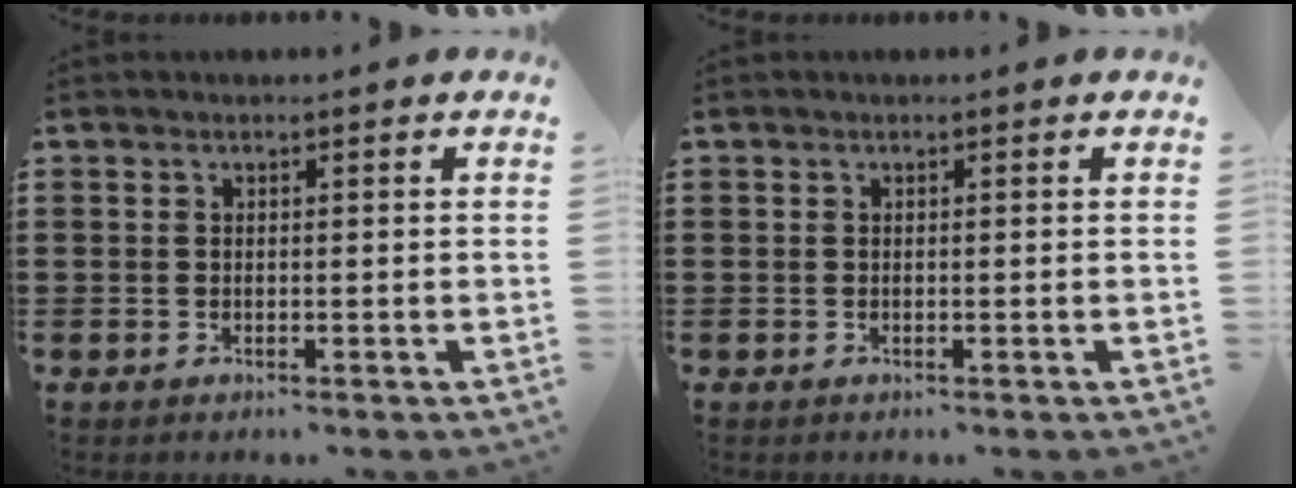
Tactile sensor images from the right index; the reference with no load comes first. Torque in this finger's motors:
{"motor_torque": [-0.02, 0.03, 0.00, 0.00]}